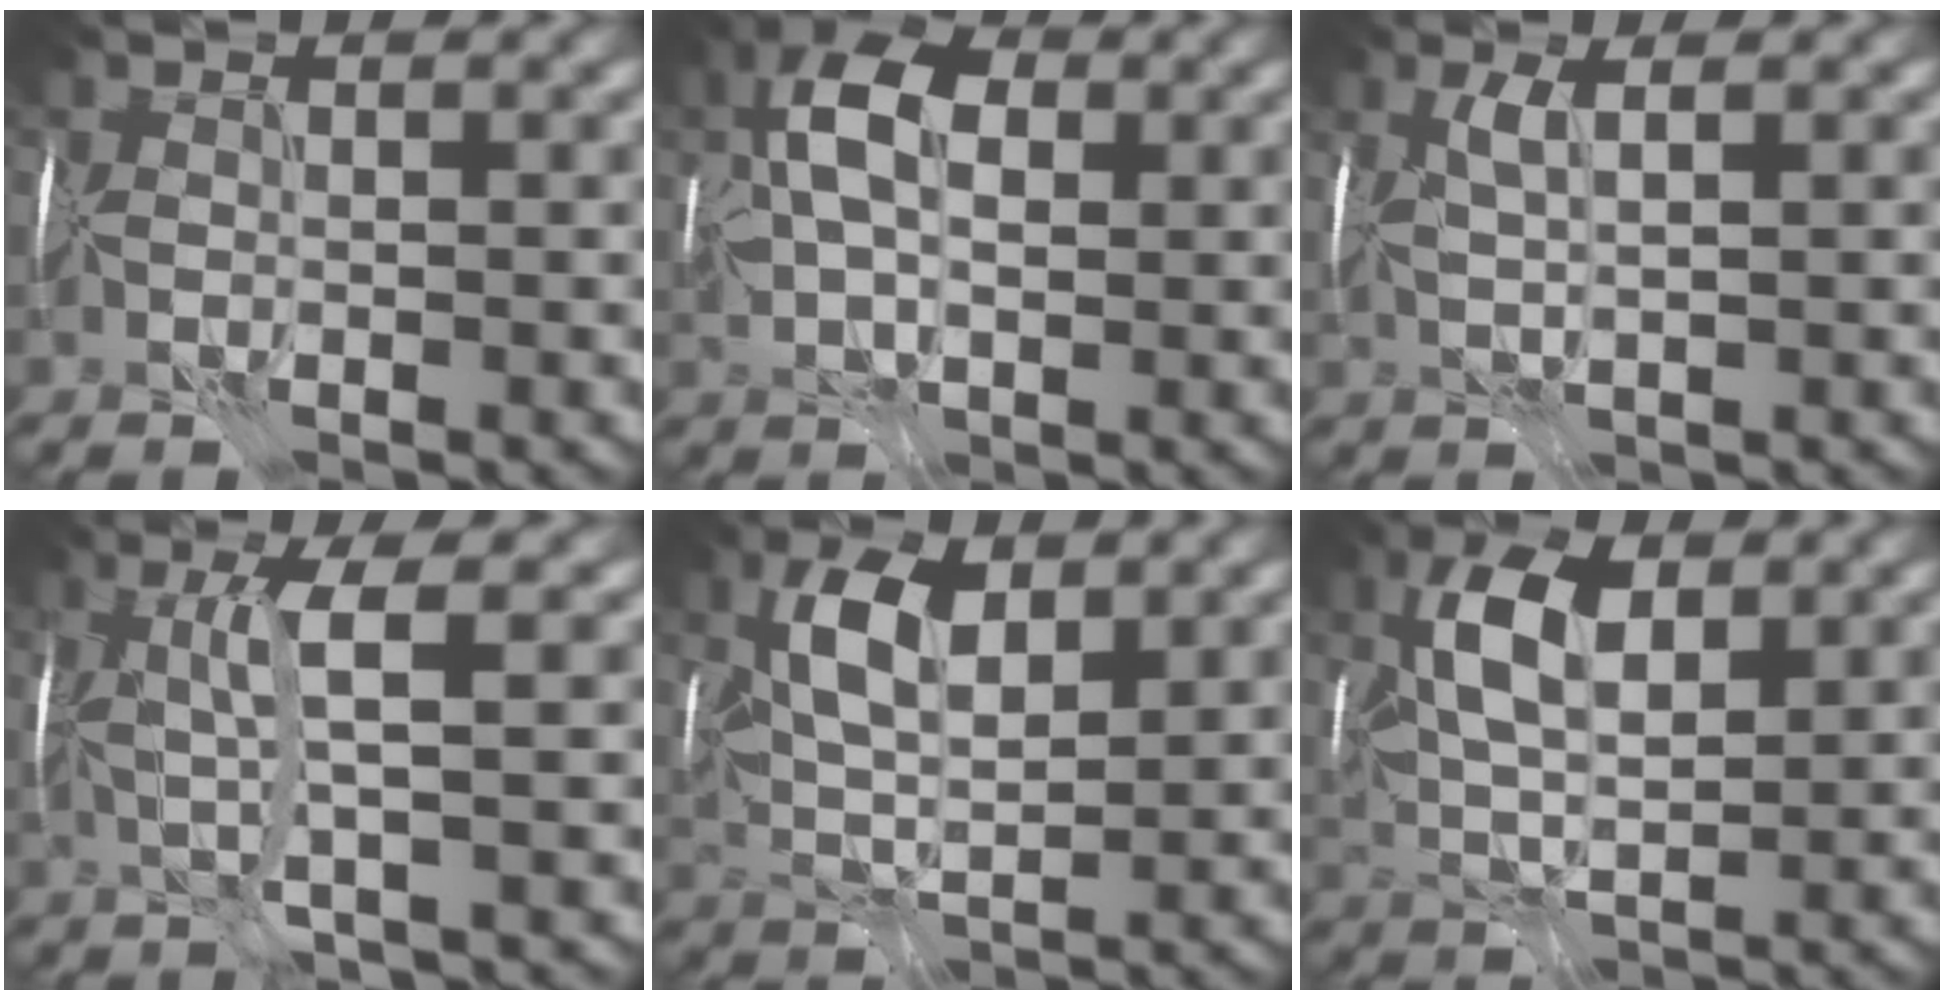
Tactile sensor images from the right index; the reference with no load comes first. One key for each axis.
{"total": 8.4, "fx": 2.0, "fy": 5.1, "fz": 6.4, "tx": -0.148, "ty": 0.031, "tz": 0.027}
{"total": 2.2, "fx": 1.0, "fy": 0.2, "fz": 1.9, "tx": -0.042, "ty": 0.009, "tz": 0.021}
{"total": 3.5, "fx": 0.7, "fy": 0.1, "fz": 3.4, "tx": -0.076, "ty": 0.006, "tz": 0.021}
{"total": 6.8, "fx": 2.4, "fy": 3.2, "fz": 5.6, "tx": -0.117, "ty": 0.020, "tz": 0.042}
{"total": 7.9, "fx": 2.5, "fy": 3.8, "fz": 6.4, "tx": -0.141, "ty": 0.020, "tz": 0.042}